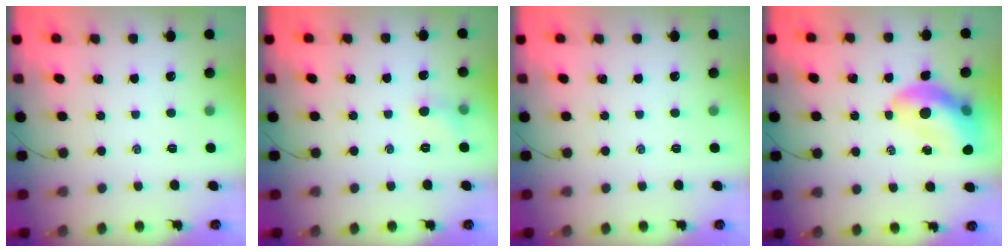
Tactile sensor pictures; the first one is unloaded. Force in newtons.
{"total": 4.1, "press": 3.8, "slide": 1.4}
{"total": 0.0}
{"total": 13.7, "press": 13.2, "slide": 3.8}